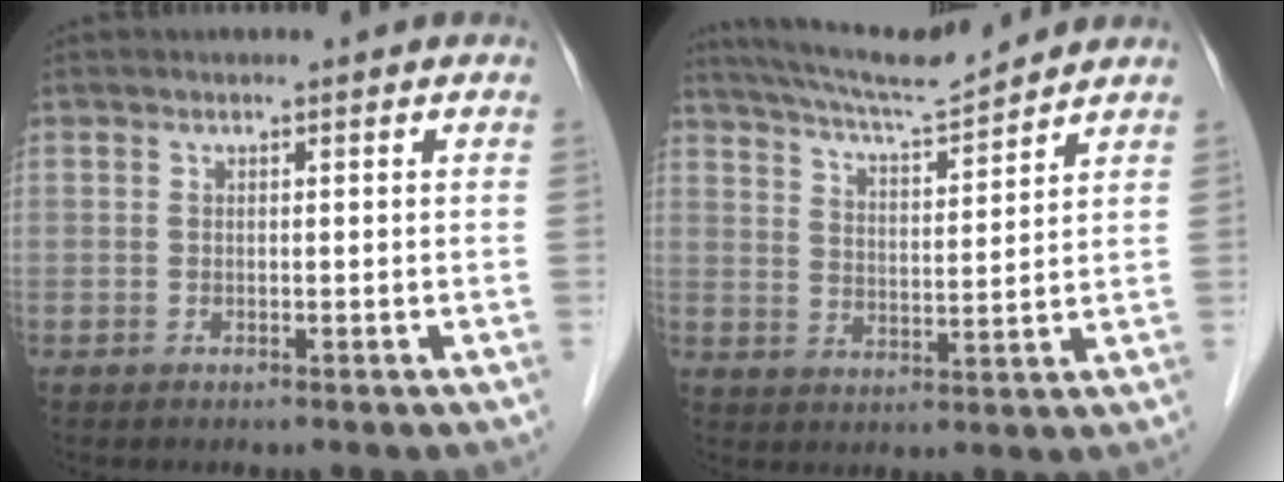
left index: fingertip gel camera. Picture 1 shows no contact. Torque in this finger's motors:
{"motor_torque": [0.95, -1.19, 0.19, 0.06]}